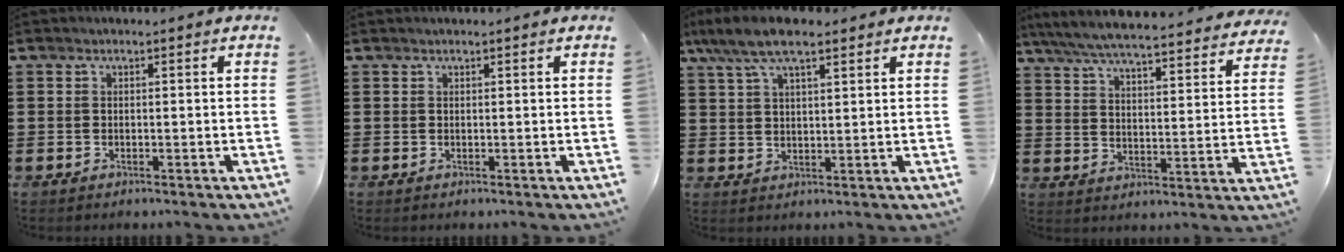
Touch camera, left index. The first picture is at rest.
{"total": 0.0}
{"total": 7.6, "force": [5.4, 2.3, 4.8], "torque": [-0.107, -0.002, 0.098]}
{"total": 5.8, "force": [5.5, -0.1, 2.0], "torque": [-0.064, -0.043, 0.091]}